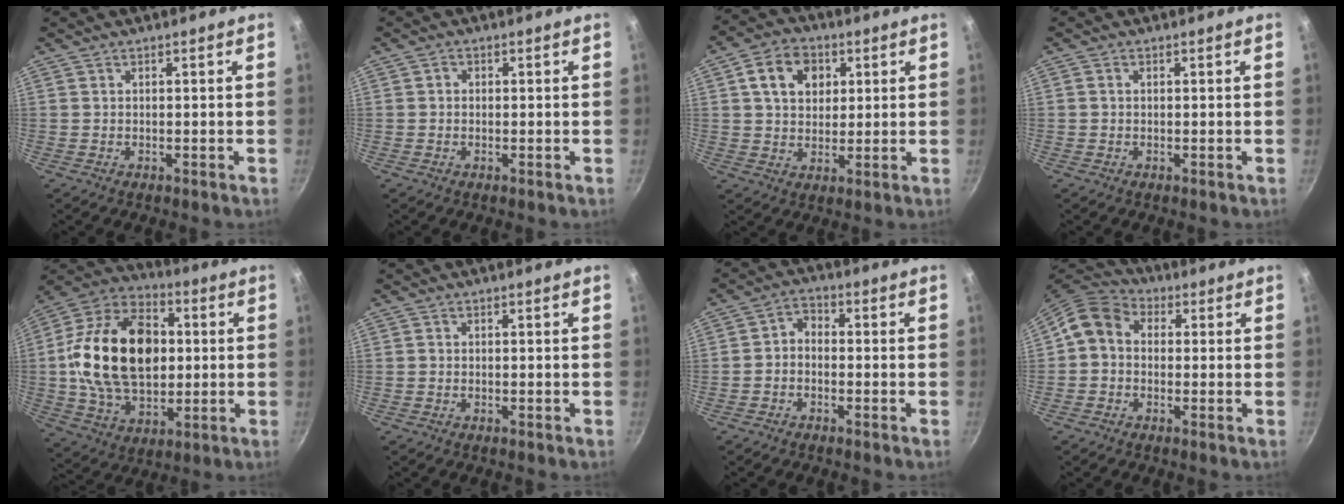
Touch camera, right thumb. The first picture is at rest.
{"total": 1.1, "force": [0.0, 1.0, 0.4], "torque": [-0.005, 0.006, -0.001]}
{"total": 9.7, "force": [3.1, 7.5, 5.4], "torque": [-0.071, 0.004, 0.044]}
{"total": 0.7, "force": [0.0, 0.5, 0.4], "torque": [-0.006, 0.004, 0.000]}
{"total": 24.9, "force": [1.8, 16.8, 18.3], "torque": [-0.292, 0.021, 0.026]}
{"total": 0.0}
{"total": 3.5, "force": [-1.2, 2.6, 2.1], "torque": [-0.032, 0.024, -0.032]}
{"total": 8.3, "force": [0.4, 6.8, 4.7], "torque": [-0.072, 0.025, -0.017]}